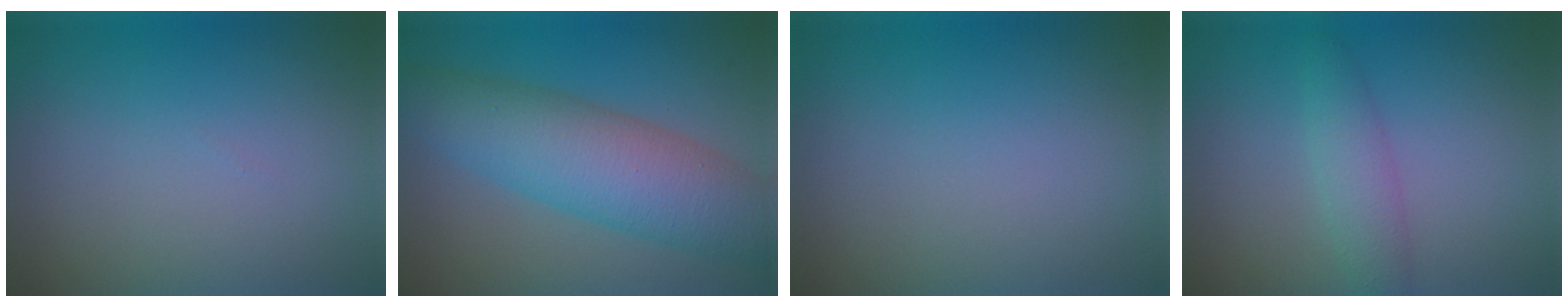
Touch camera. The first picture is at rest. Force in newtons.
{"total": 8.3, "press": 8.3, "slide": 0.2}
{"total": 0.0}
{"total": 2.5, "press": 2.5, "slide": 0.1}